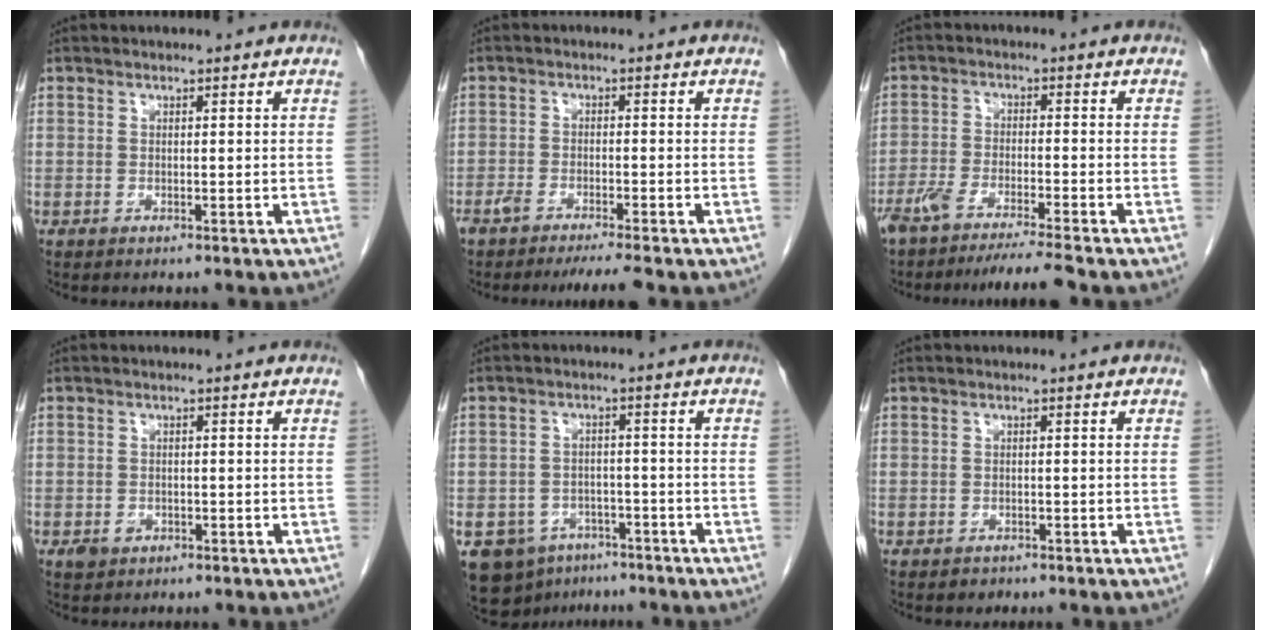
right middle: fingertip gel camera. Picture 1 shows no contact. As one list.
[{"total": 5.4, "force": [-4.4, -0.1, 3.0], "torque": [-0.045, -0.007, -0.070]}, {"total": 8.8, "force": [-7.5, -1.0, 4.5], "torque": [-0.062, -0.020, -0.123]}, {"total": 1.7, "force": [-0.8, 1.3, 0.7], "torque": [-0.012, 0.003, -0.005]}, {"total": 9.7, "force": [-6.0, 6.9, 3.3], "torque": [-0.067, 0.009, -0.086]}, {"total": 1.1, "force": [-0.8, 0.8, 0.1], "torque": [-0.005, 0.002, -0.009]}]